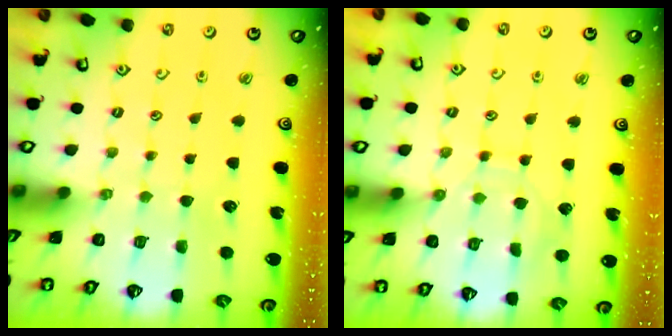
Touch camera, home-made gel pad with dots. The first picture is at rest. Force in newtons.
{"total": 8.9, "press": 8.9, "slide": 0.6}